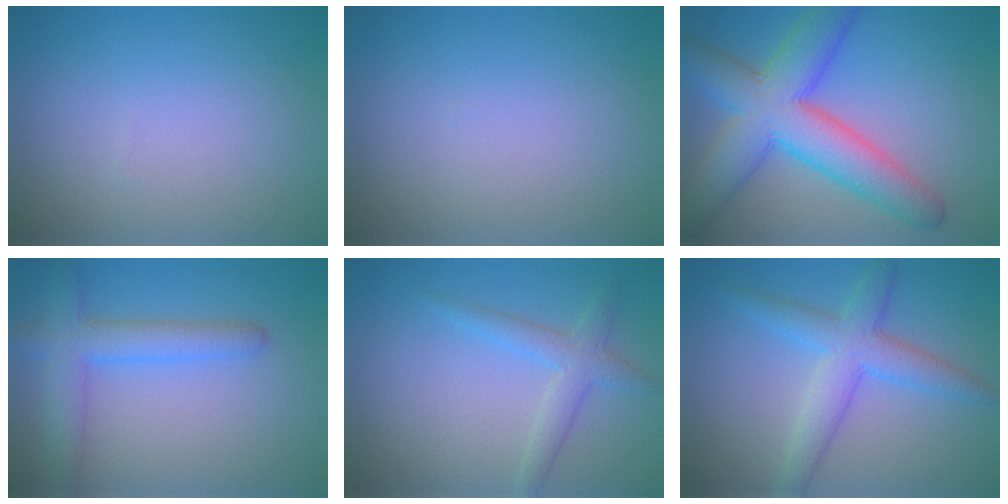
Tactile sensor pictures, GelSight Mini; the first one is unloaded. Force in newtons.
{"total": 0.0}
{"total": 10.0, "press": 10.0, "slide": 0.2}
{"total": 4.4, "press": 4.4, "slide": 0.3}
{"total": 2.6, "press": 2.6, "slide": 0.1}
{"total": 4.7, "press": 4.7, "slide": 0.1}